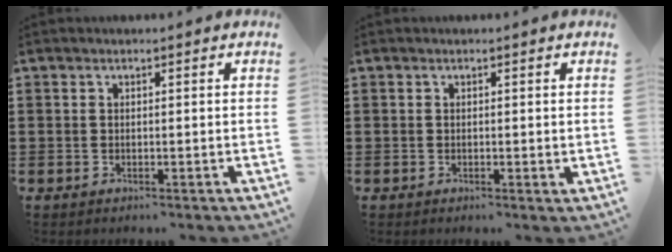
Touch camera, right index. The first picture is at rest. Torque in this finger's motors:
{"motor_torque": [-0.29, 0.06, 0.08, 0.00]}